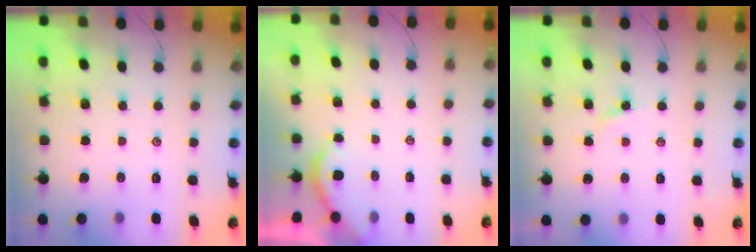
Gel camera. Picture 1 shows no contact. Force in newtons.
{"total": 2.0, "press": 2.0, "slide": 0.1}
{"total": 3.7, "press": 3.7, "slide": 0.4}